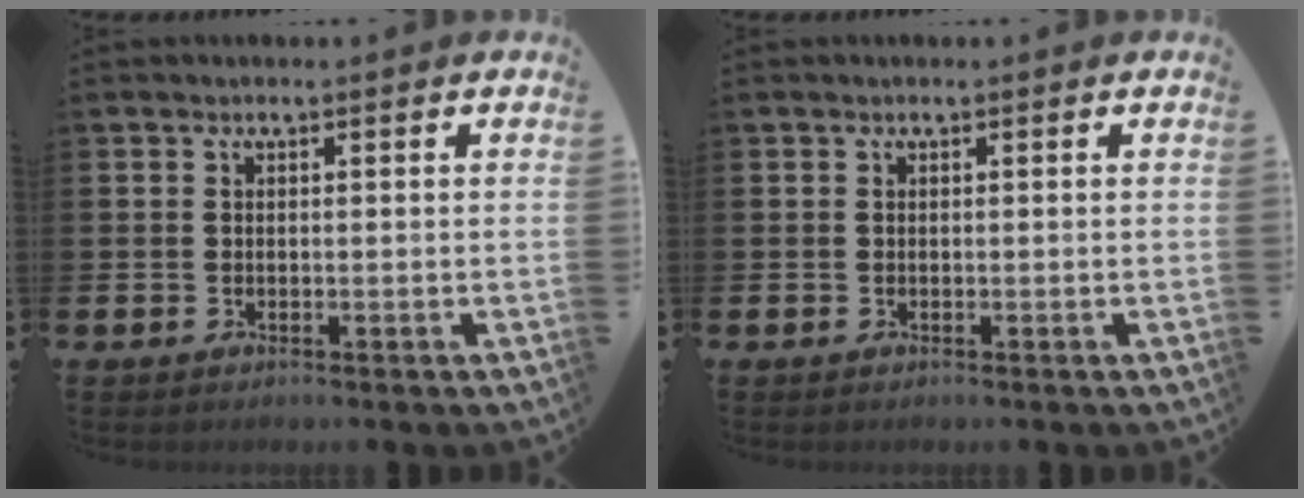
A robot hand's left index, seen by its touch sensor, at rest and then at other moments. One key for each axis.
{"total": 0.0}